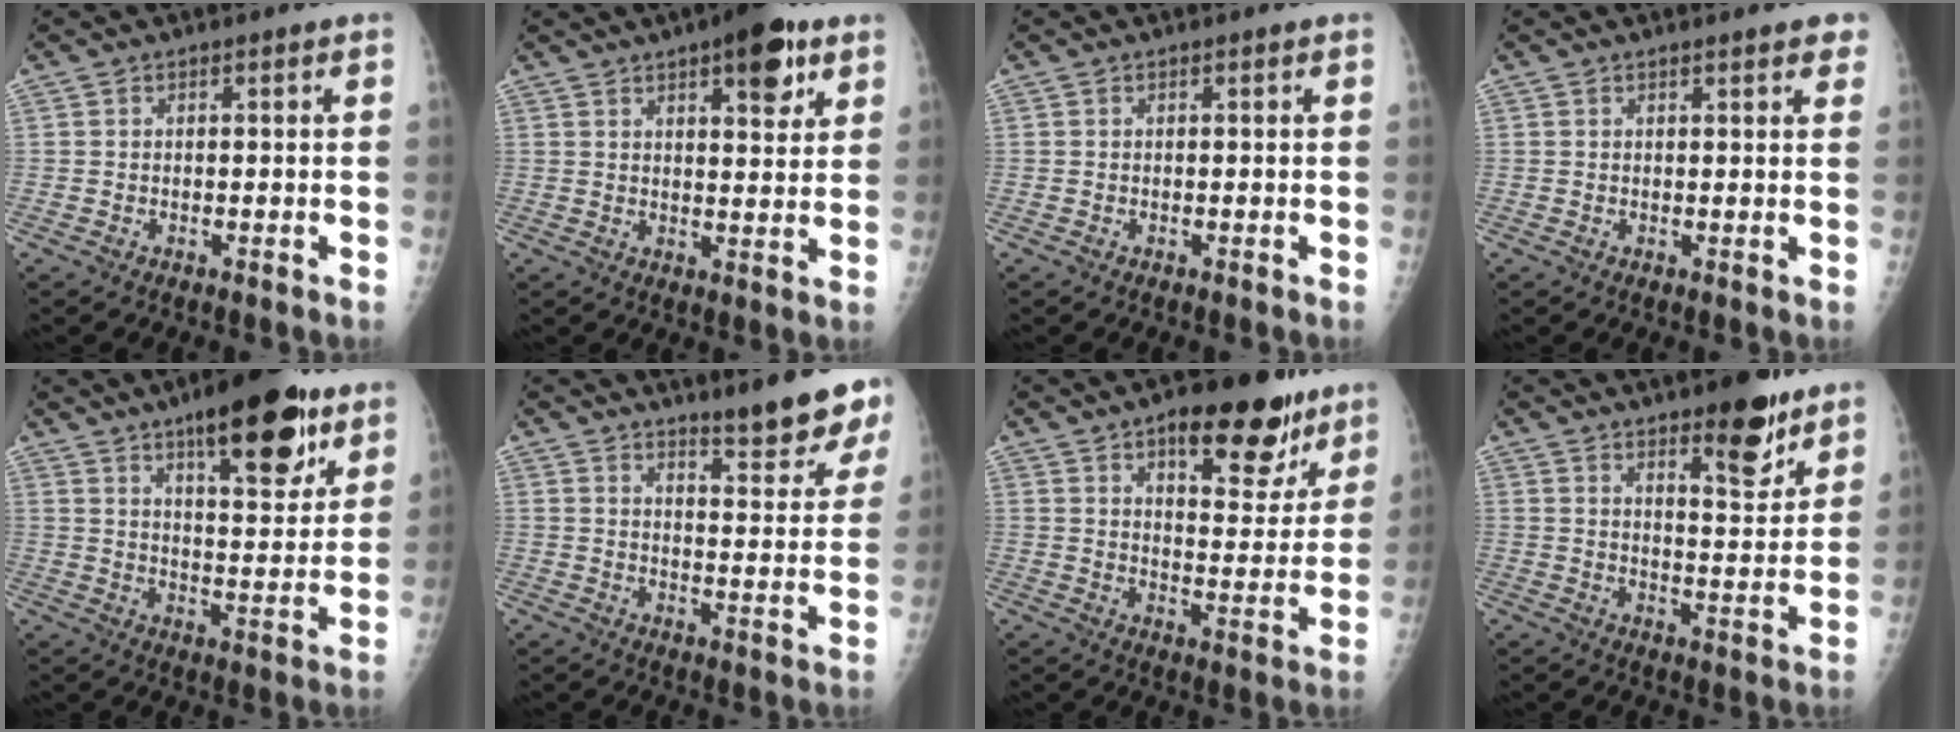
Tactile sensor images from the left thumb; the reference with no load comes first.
{"total": 10.3, "force": [5.7, 3.7, 7.8], "torque": [-0.083, -0.022, 0.074]}
{"total": 0.0}
{"total": 3.7, "force": [2.7, 0.9, 2.3], "torque": [-0.013, -0.001, 0.028]}
{"total": 18.1, "force": [10.9, 6.0, 13.2], "torque": [-0.153, -0.053, 0.161]}
{"total": 10.3, "force": [8.2, 1.7, 6.0], "torque": [-0.054, -0.061, 0.114]}
{"total": 16.8, "force": [10.3, 7.1, 11.2], "torque": [-0.097, -0.052, 0.146]}
{"total": 10.9, "force": [7.2, 3.5, 7.4], "torque": [-0.080, -0.049, 0.106]}